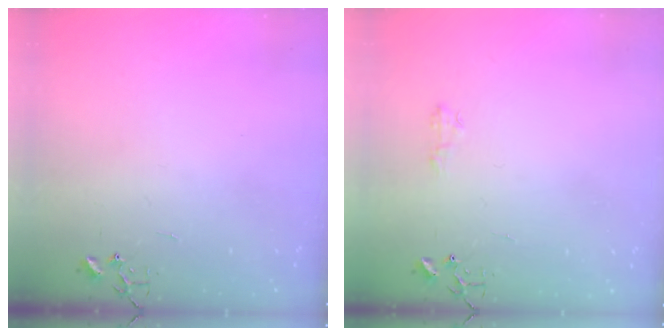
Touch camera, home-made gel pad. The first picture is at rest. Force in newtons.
{"total": 5.2, "press": 5.2, "slide": 0.7}